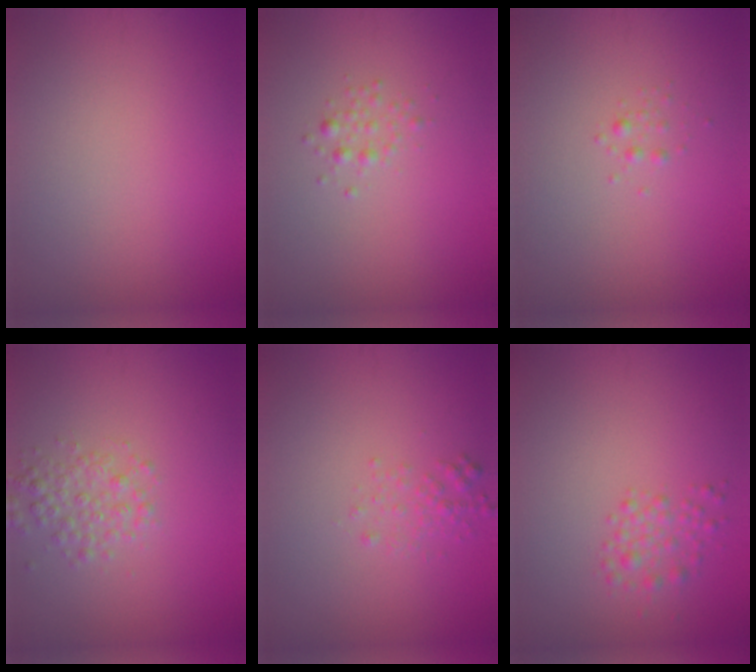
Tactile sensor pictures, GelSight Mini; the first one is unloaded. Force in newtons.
{"total": 1.1, "press": 1.1, "slide": 0.0}
{"total": 0.7, "press": 0.7, "slide": 0.0}
{"total": 2.4, "press": 2.4, "slide": 0.1}
{"total": 1.4, "press": 1.4, "slide": 0.1}
{"total": 1.8, "press": 1.8, "slide": 0.1}